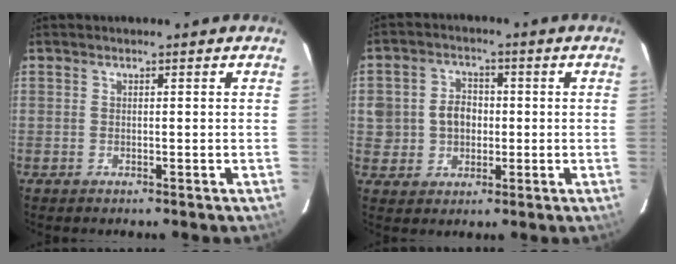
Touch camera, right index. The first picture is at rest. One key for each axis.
{"total": 7.6, "fx": -0.2, "fy": 6.9, "fz": 3.1, "tx": -0.075, "ty": 0.026, "tz": 0.004}